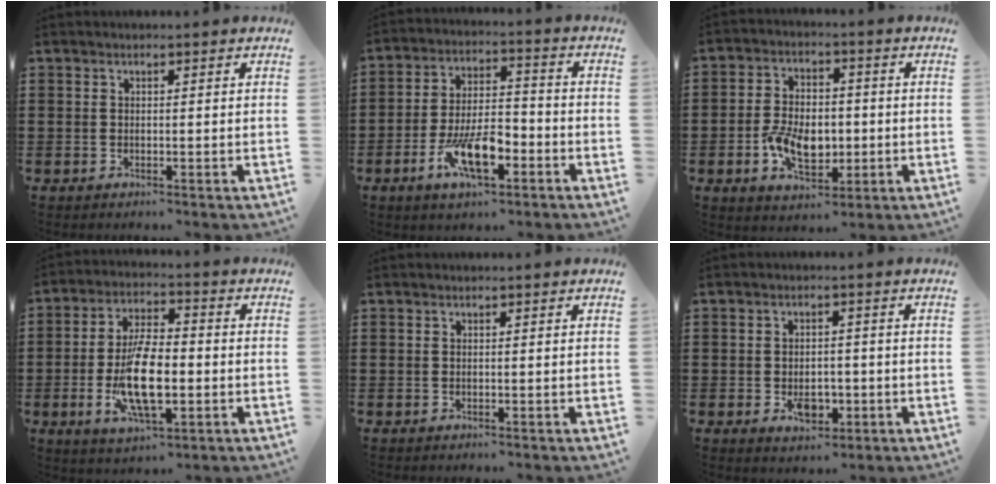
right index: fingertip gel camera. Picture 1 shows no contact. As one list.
[{"total": 9.7, "force": [-4.6, 3.8, 7.7], "torque": [-0.153, 0.002, -0.079]}, {"total": 7.9, "force": [-1.8, 4.9, 6.0], "torque": [-0.125, 0.002, -0.037]}, {"total": 11.6, "force": [-2.3, 4.6, 10.5], "torque": [-0.220, -0.013, -0.039]}, {"total": 0.0}, {"total": 4.2, "force": [-1.2, 2.6, 3.0], "torque": [-0.040, -0.005, -0.021]}]